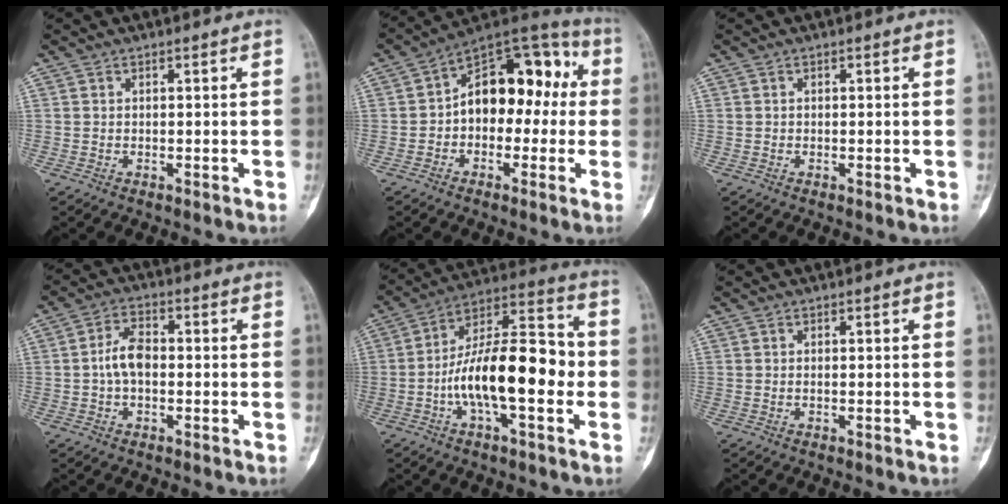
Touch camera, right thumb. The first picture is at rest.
{"total": 15.9, "force": [0.5, 10.1, 12.2], "torque": [-0.127, 0.053, -0.007]}
{"total": 0.0}
{"total": 5.8, "force": [-0.5, 3.5, 4.6], "torque": [-0.082, 0.020, -0.017]}
{"total": 18.7, "force": [-3.3, 7.3, 17.0], "torque": [-0.271, 0.041, -0.063]}
{"total": 0.0}